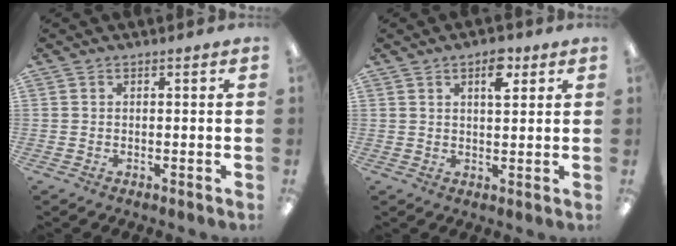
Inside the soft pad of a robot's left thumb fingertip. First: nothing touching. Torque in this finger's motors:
{"motor_torque": [-0.25, 0.29, 0.20, 0.06, -0.01]}